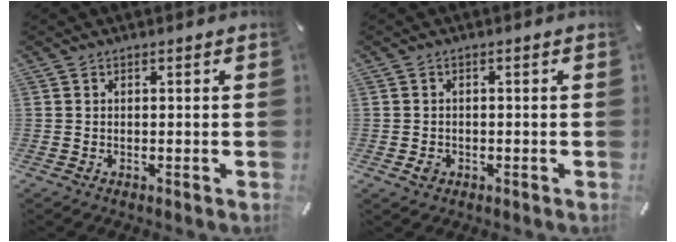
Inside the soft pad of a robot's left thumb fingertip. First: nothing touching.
{"total": 2.2, "force": [-0.7, 1.9, 0.9], "torque": [-0.016, 0.004, -0.014]}